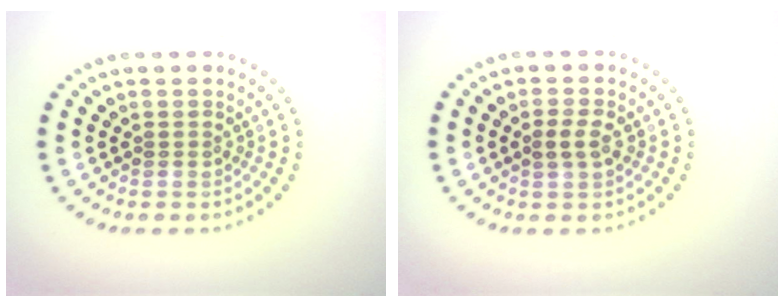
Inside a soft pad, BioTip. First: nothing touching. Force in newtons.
{"total": 1.9, "press": 1.9, "slide": 0.1}